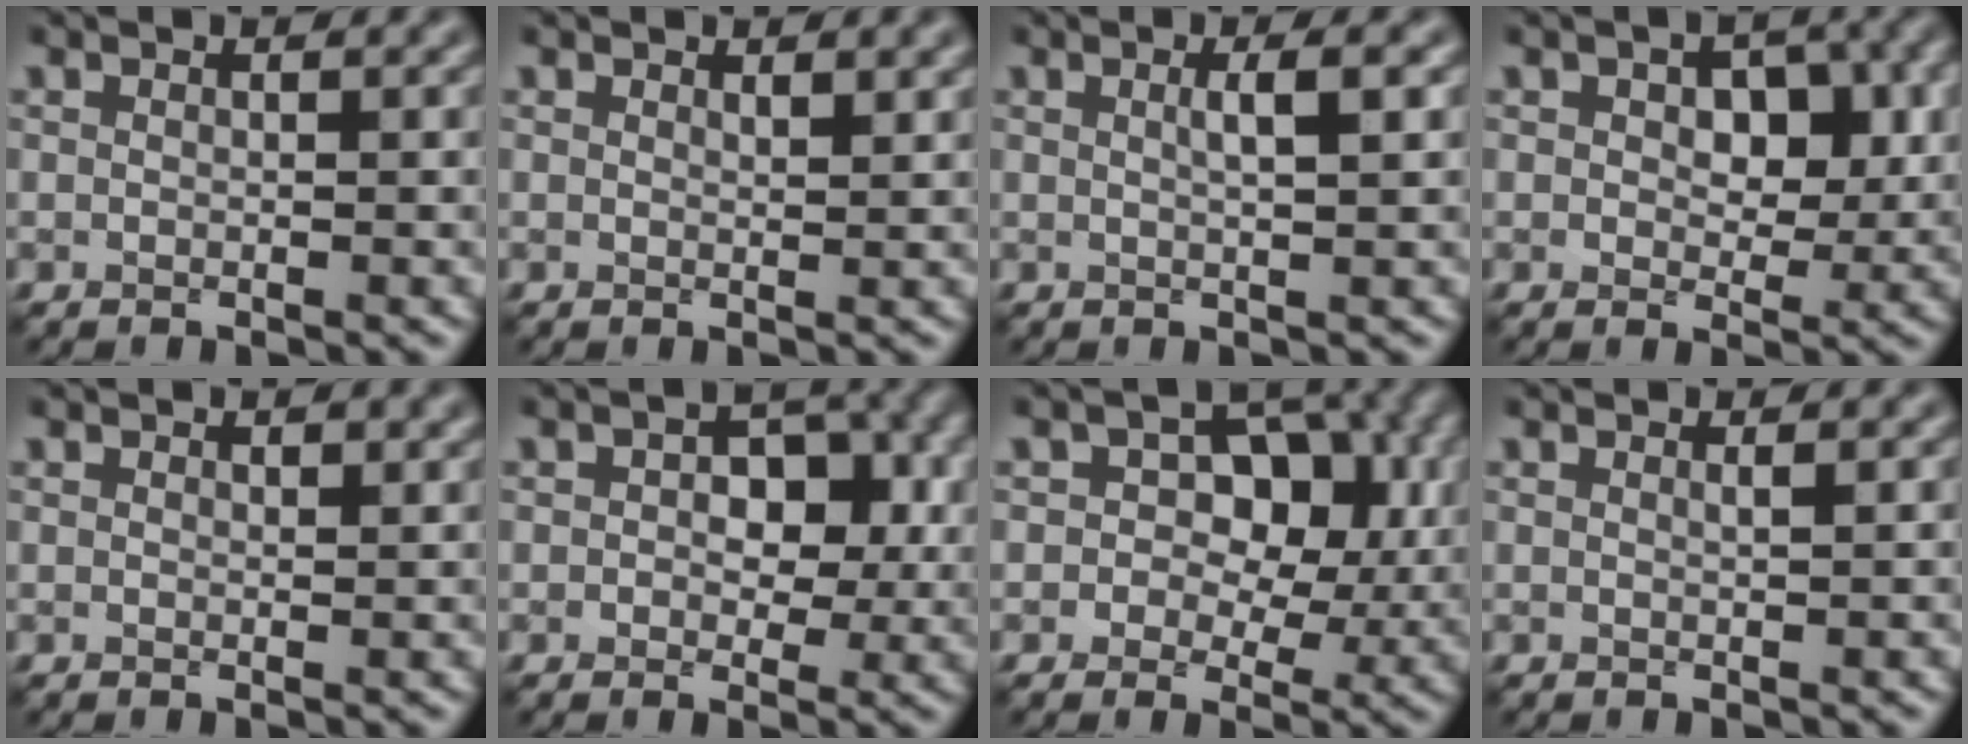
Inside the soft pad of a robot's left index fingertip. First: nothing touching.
{"total": 1.0, "force": [0.8, 0.2, 0.5], "torque": [-0.009, -0.002, 0.014]}
{"total": 2.2, "force": [0.5, 0.5, 2.1], "torque": [-0.025, 0.006, 0.002]}
{"total": 4.5, "force": [0.9, 2.7, 3.5], "torque": [-0.049, -0.003, 0.013]}
{"total": 0.8, "force": [0.6, 0.4, 0.5], "torque": [-0.006, -0.001, 0.009]}
{"total": 5.1, "force": [0.8, 3.3, 3.9], "torque": [-0.042, 0.000, 0.004]}
{"total": 7.1, "force": [1.5, 5.3, 4.4], "torque": [-0.040, 0.009, 0.005]}
{"total": 0.6, "force": [0.3, 0.1, 0.4], "torque": [-0.001, 0.000, 0.003]}